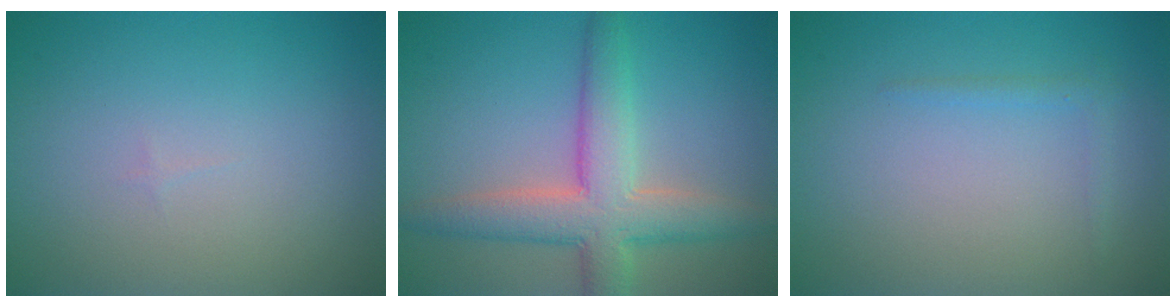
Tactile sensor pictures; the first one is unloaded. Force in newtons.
{"total": 6.2, "press": 6.2, "slide": 0.5}
{"total": 1.1, "press": 1.1, "slide": 0.1}